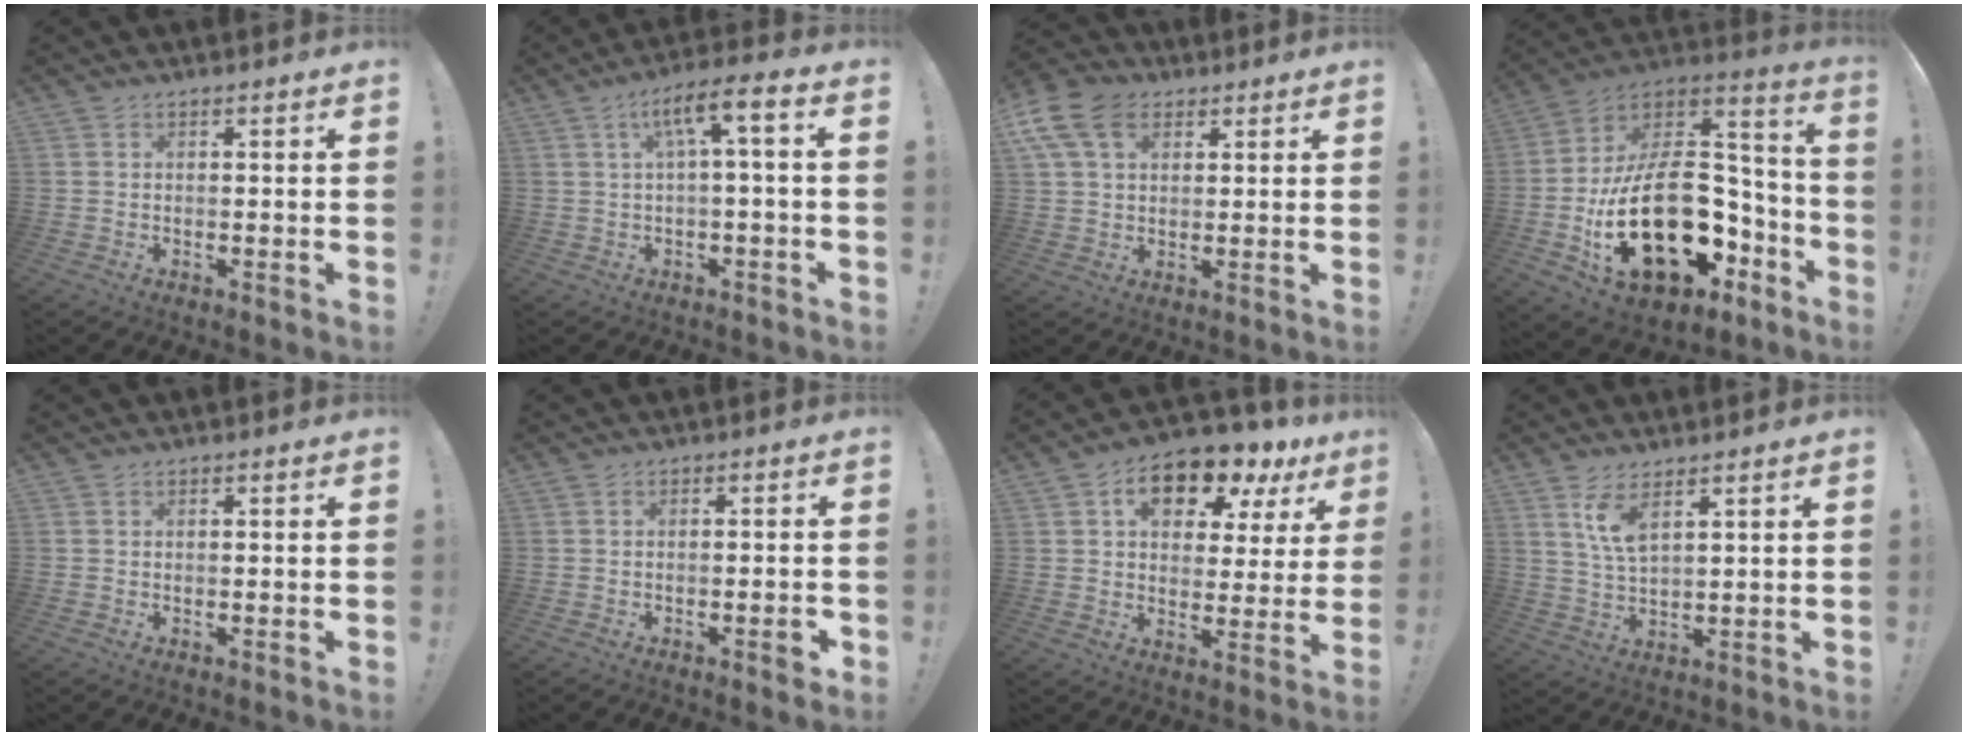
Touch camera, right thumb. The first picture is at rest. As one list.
[{"total": 8.5, "force": [1.1, 1.8, 8.3], "torque": [-0.127, -0.002, 0.015]}, {"total": 12.7, "force": [5.5, 8.7, 7.5], "torque": [-0.138, -0.013, 0.107]}, {"total": 30.1, "force": [-8.0, 18.4, 22.4], "torque": [-0.392, 0.034, -0.101]}, {"total": 0.0}, {"total": 3.2, "force": [-1.6, 0.6, 2.7], "torque": [-0.036, 0.005, -0.025]}, {"total": 12.9, "force": [7.5, 7.3, 7.6], "torque": [-0.109, -0.045, 0.131]}, {"total": 7.2, "force": [4.3, 2.6, 5.1], "torque": [-0.093, -0.020, 0.077]}]